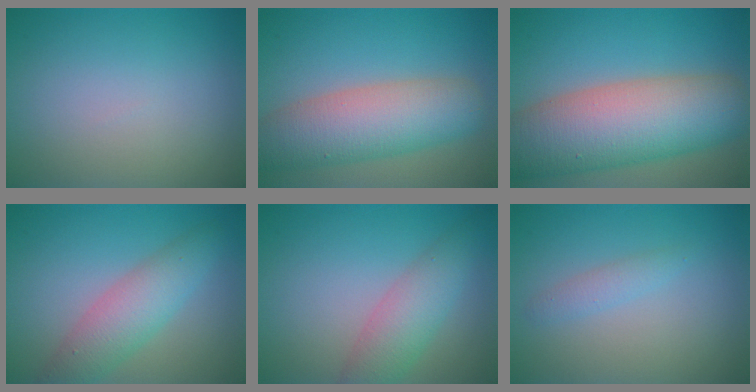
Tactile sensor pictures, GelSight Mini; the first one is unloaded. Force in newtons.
{"total": 7.8, "press": 7.8, "slide": 0.5}
{"total": 12.2, "press": 12.2, "slide": 0.7}
{"total": 4.6, "press": 4.6, "slide": 0.0}
{"total": 4.1, "press": 4.1, "slide": 0.0}
{"total": 1.3, "press": 1.3, "slide": 0.0}